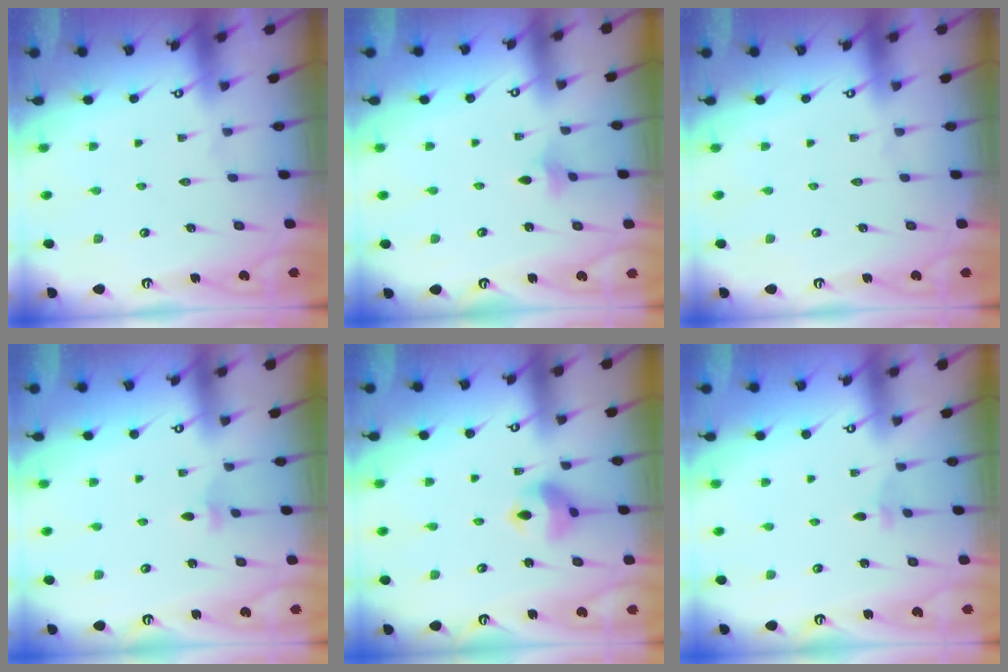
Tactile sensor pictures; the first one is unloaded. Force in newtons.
{"total": 2.3, "press": 2.2, "slide": 0.5}
{"total": 0.0}
{"total": 3.1, "press": 3.0, "slide": 0.8}
{"total": 9.8, "press": 9.7, "slide": 1.1}
{"total": 2.0, "press": 2.0, "slide": 0.5}